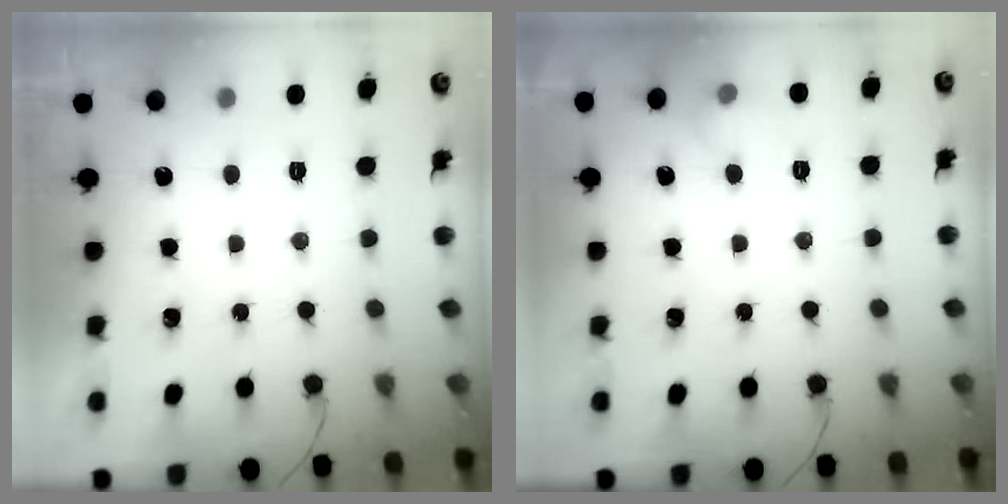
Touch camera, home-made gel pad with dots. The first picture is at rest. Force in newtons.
{"total": 5.1, "press": 4.8, "slide": 1.6}